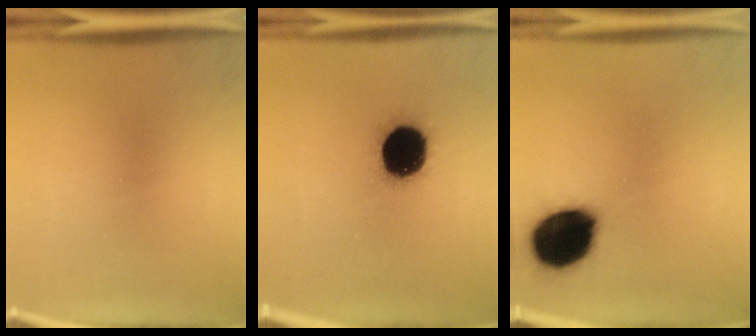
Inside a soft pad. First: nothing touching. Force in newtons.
{"total": 19.4}
{"total": 20.1}